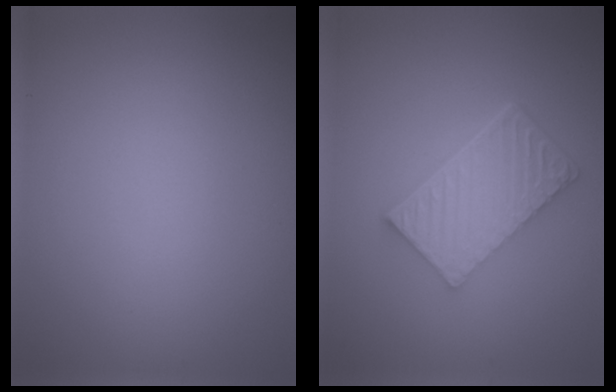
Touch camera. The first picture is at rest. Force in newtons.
{"total": 6.0, "press": 4.4, "slide": 4.1}